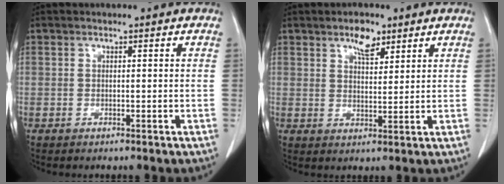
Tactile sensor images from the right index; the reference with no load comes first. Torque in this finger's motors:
{"motor_torque": [-0.04, 0.25, -0.03, 0.00]}